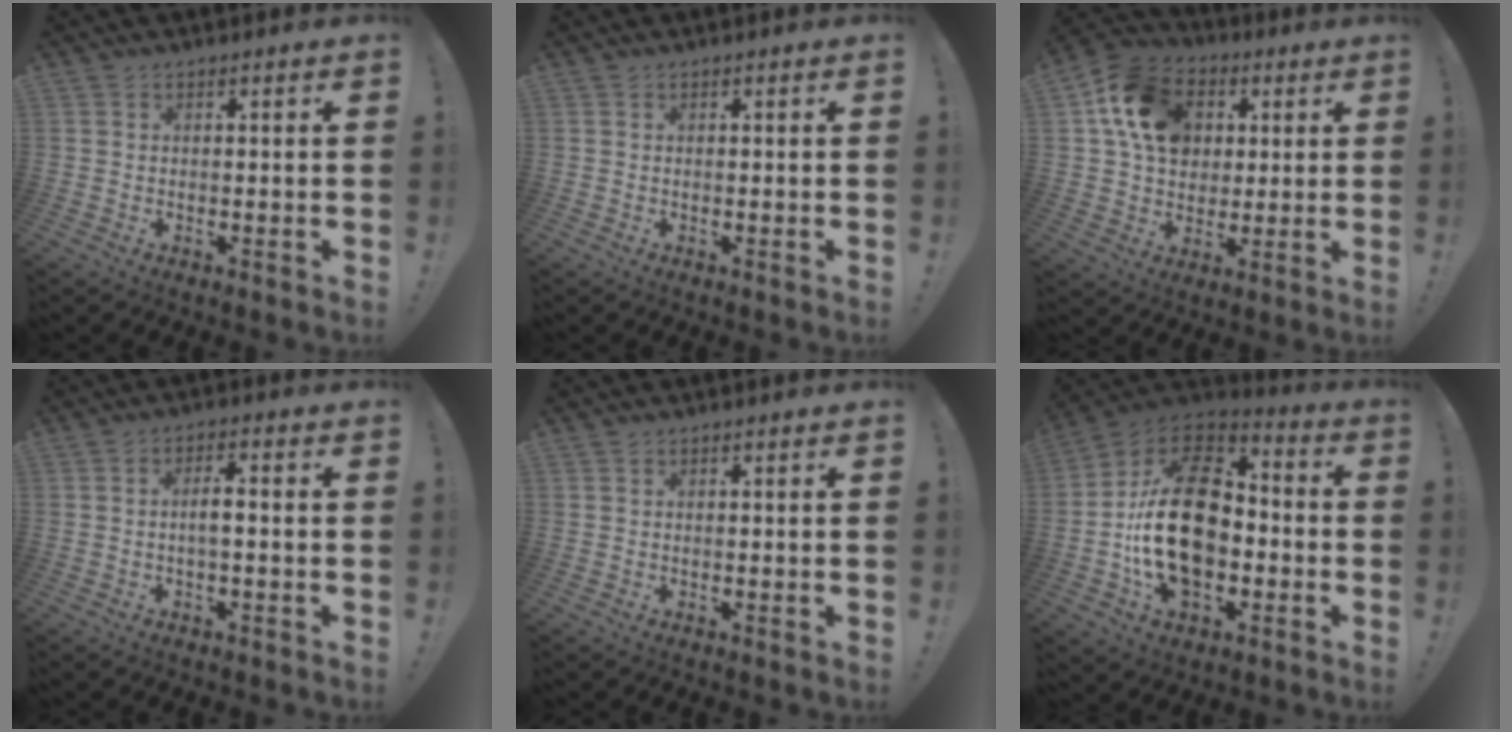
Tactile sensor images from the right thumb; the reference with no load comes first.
{"total": 0.0}
{"total": 16.5, "force": [4.8, 13.0, 9.0], "torque": [-0.150, -0.001, 0.100]}
{"total": 4.0, "force": [-0.6, 1.0, 3.8], "torque": [-0.066, 0.006, -0.012]}
{"total": 0.0}
{"total": 27.0, "force": [-2.1, 17.7, 20.3], "torque": [-0.358, 0.031, -0.022]}